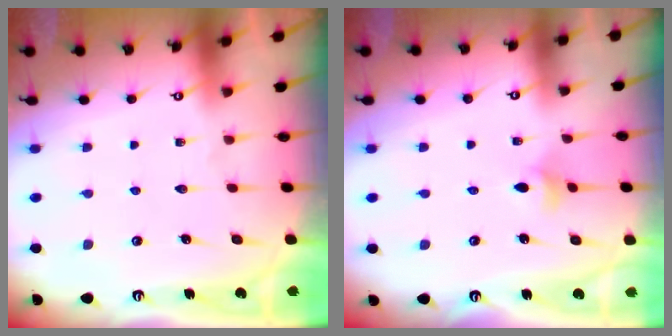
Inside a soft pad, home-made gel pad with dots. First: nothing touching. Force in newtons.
{"total": 3.5, "press": 3.4, "slide": 0.9}